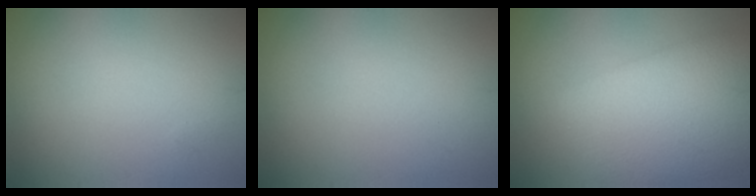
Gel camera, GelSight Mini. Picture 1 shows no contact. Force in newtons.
{"total": 0.0}
{"total": 8.1, "press": 8.1, "slide": 0.3}